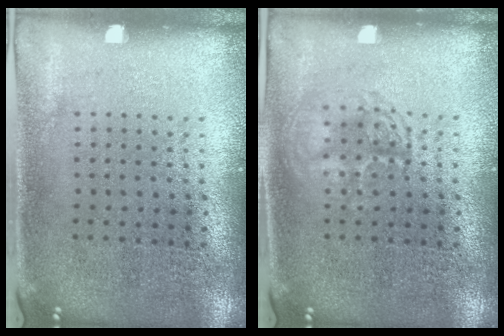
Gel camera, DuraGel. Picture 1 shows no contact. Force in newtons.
{"total": 2.2, "press": 2.1, "slide": 0.4}